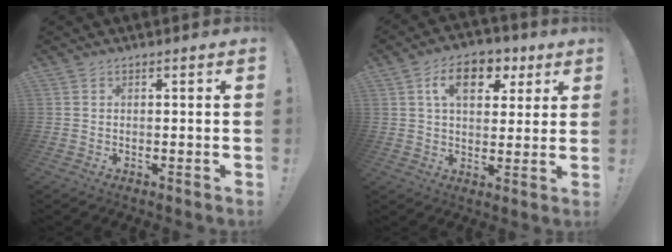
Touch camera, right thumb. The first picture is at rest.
{"total": 11.7, "force": [4.9, 7.3, 7.7], "torque": [-0.116, -0.006, 0.087]}